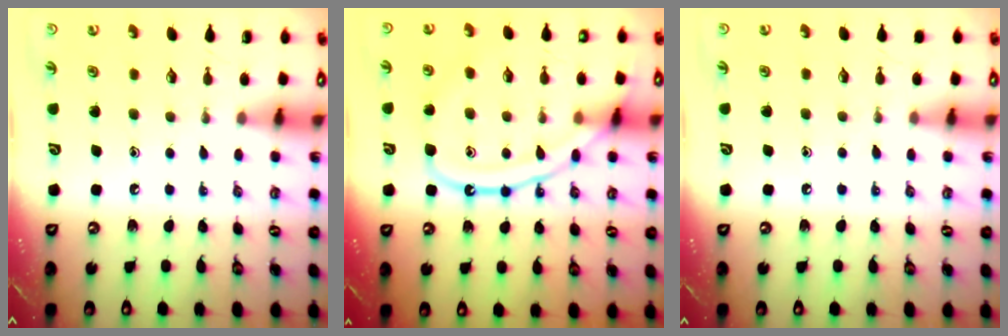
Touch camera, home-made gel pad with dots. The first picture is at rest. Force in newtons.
{"total": 12.8, "press": 12.7, "slide": 1.2}
{"total": 4.3, "press": 4.2, "slide": 0.7}